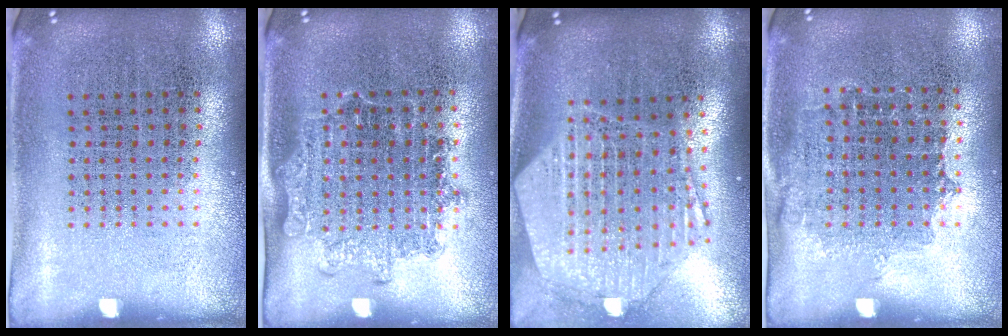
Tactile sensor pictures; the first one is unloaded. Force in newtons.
{"total": 1.3, "press": 1.1, "slide": 0.8}
{"total": 2.7, "press": 2.2, "slide": 1.6}
{"total": 0.9, "press": 0.7, "slide": 0.6}